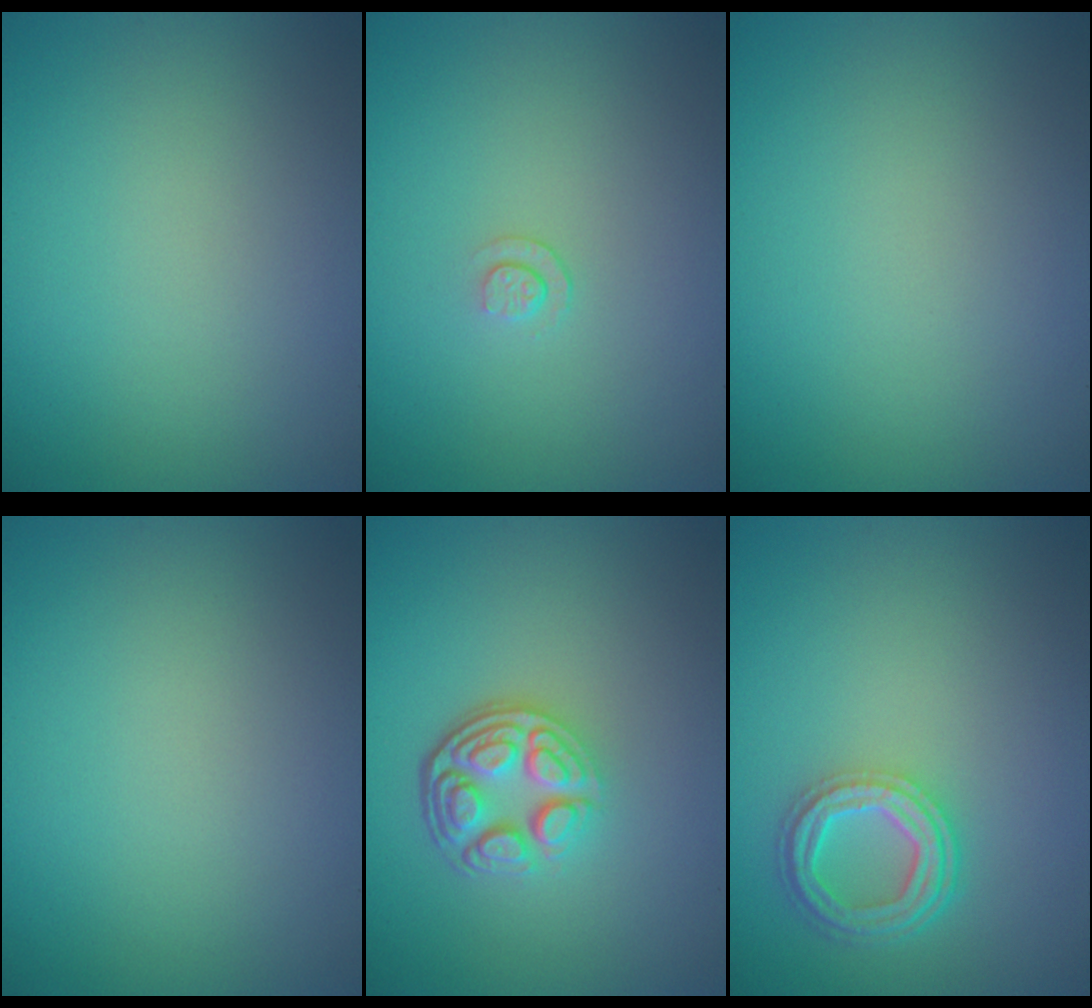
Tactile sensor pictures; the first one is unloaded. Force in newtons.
{"total": 0.8, "press": 0.5, "slide": 0.7}
{"total": 0.0}
{"total": 0.0}
{"total": 4.5, "press": 3.3, "slide": 3.0}
{"total": 4.1, "press": 3.2, "slide": 2.6}